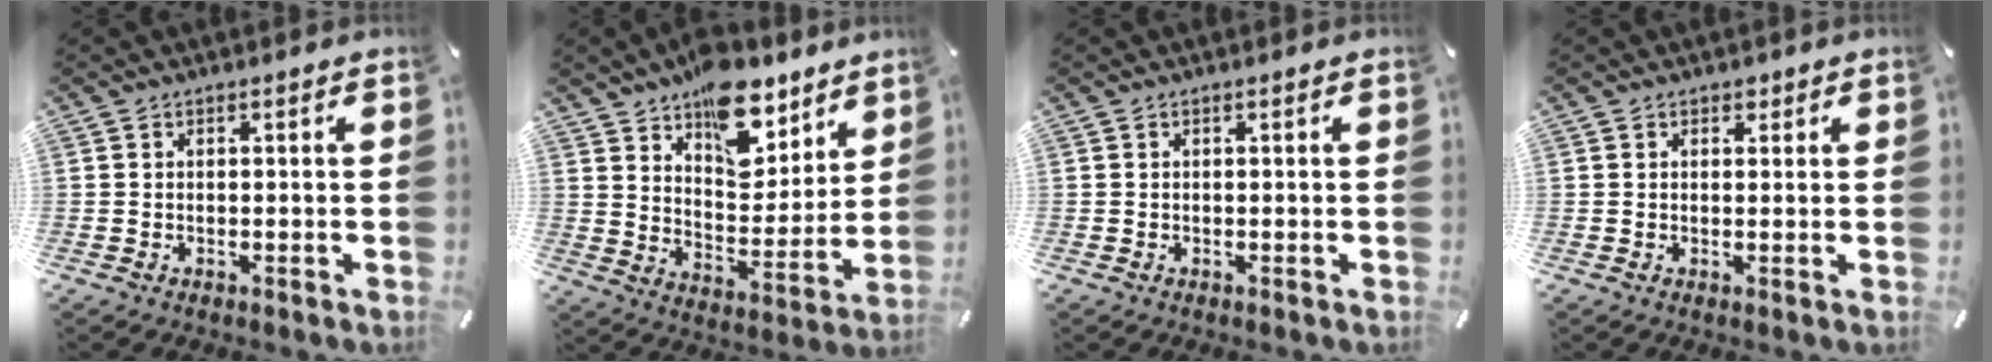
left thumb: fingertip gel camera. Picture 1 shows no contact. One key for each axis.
{"total": 15.7, "fx": 11.1, "fy": 8.1, "fz": 7.5, "tx": -0.097, "ty": -0.083, "tz": 0.198}
{"total": 0.0}
{"total": 1.3, "fx": 0.7, "fy": 1.1, "fz": 0.2, "tx": 0.001, "ty": 0.000, "tz": 0.012}